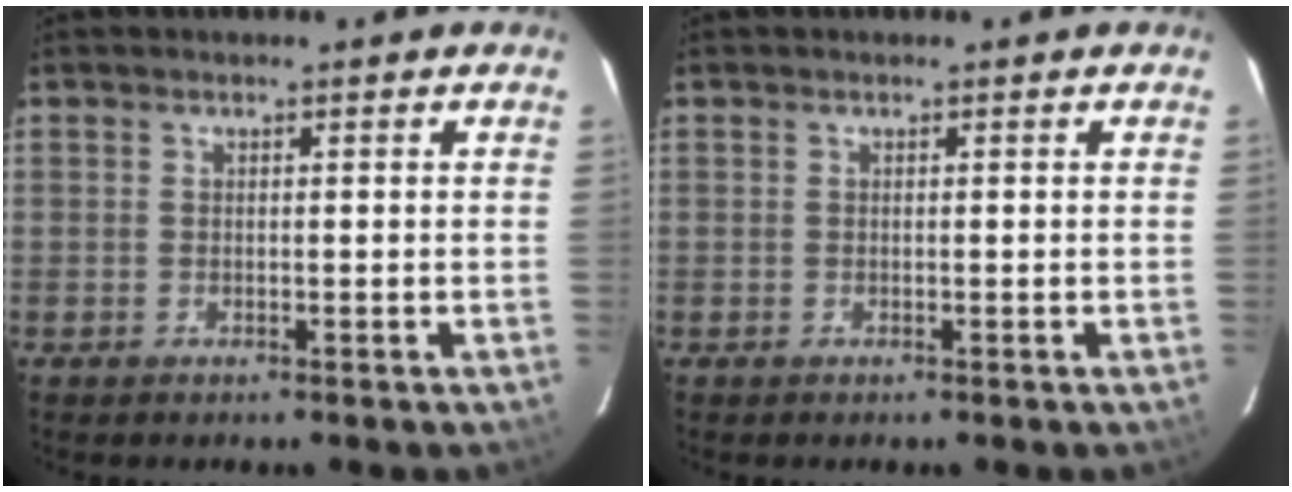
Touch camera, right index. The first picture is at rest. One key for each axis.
{"total": 0.0}